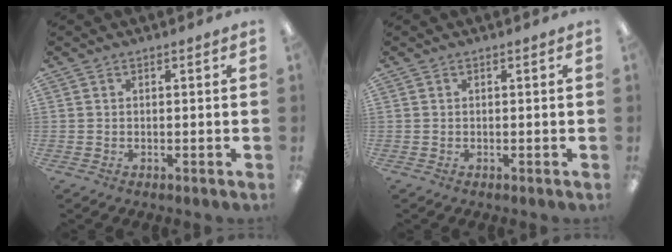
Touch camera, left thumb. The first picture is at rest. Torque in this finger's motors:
{"motor_torque": [-0.03, 0.03, -0.01, 0.07, 0.01]}